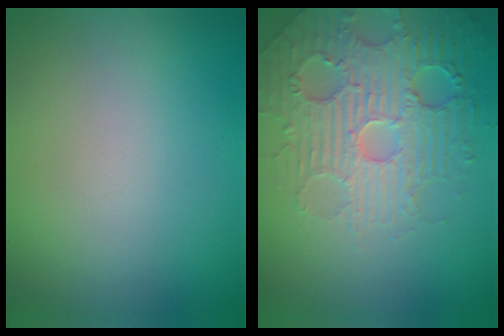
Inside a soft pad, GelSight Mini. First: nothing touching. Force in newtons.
{"total": 5.0, "press": 4.9, "slide": 1.2}